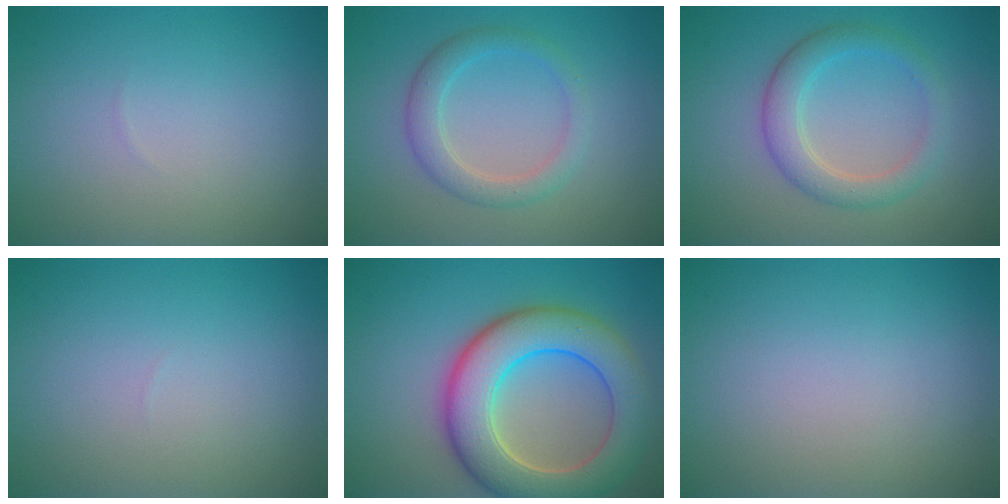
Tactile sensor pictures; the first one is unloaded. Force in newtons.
{"total": 2.9, "press": 2.9, "slide": 0.1}
{"total": 3.5, "press": 3.5, "slide": 0.4}
{"total": 0.0}
{"total": 9.5, "press": 9.5, "slide": 0.7}
{"total": 0.0}